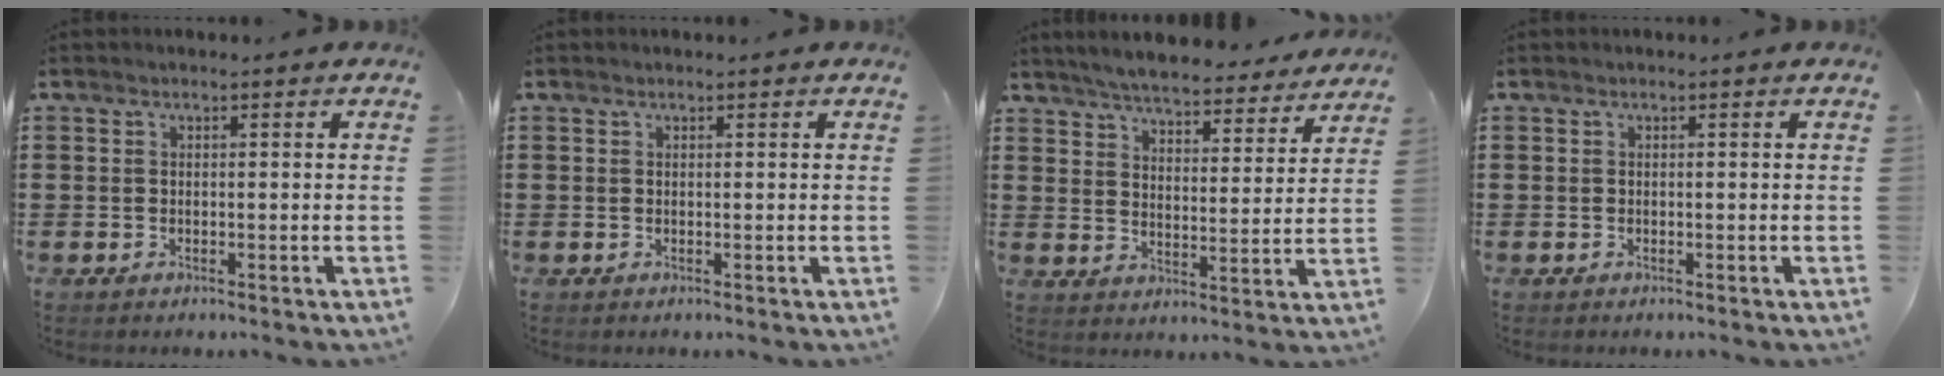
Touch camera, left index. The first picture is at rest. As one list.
[{"total": 0.0}, {"total": 5.3, "force": [5.2, -0.1, 0.9], "torque": [-0.042, -0.034, 0.090]}, {"total": 0.0}]